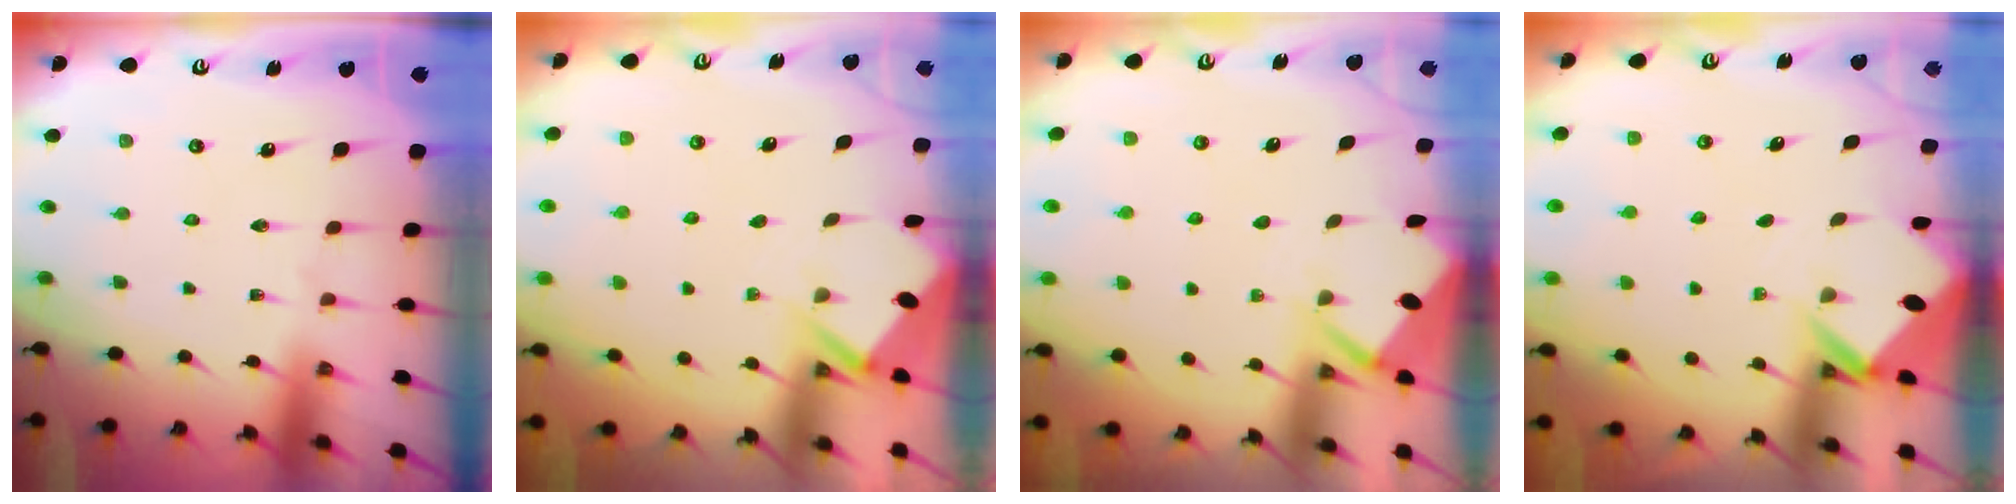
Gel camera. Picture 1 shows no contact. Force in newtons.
{"total": 2.9, "press": 2.9, "slide": 0.1}
{"total": 2.6, "press": 2.6, "slide": 0.4}
{"total": 2.4, "press": 2.4, "slide": 0.1}